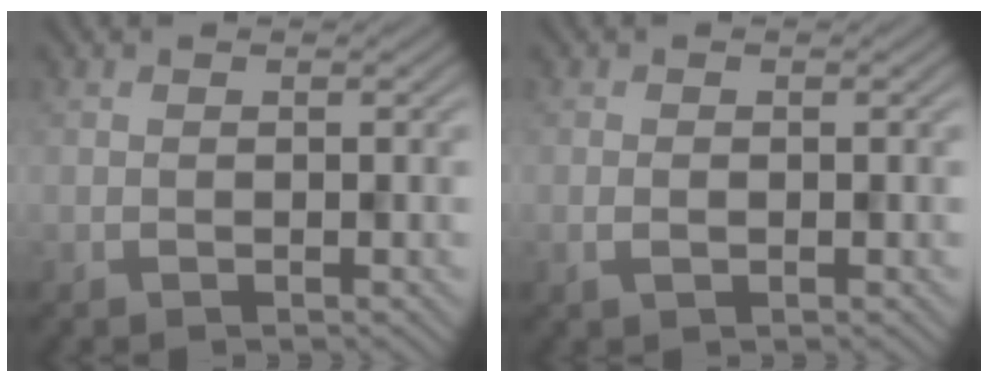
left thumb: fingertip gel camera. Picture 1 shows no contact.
{"total": 1.1, "force": [-0.4, 0.7, 0.7], "torque": [-0.014, -0.003, -0.005]}